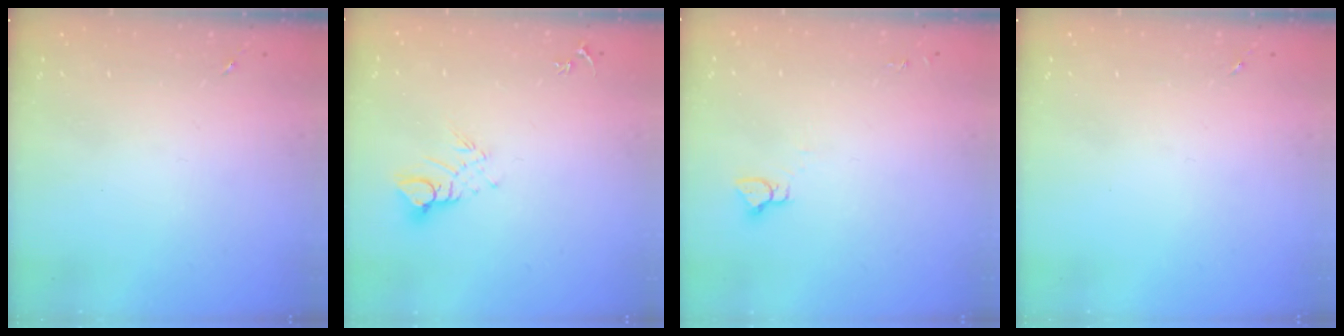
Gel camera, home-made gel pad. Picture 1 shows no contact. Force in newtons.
{"total": 6.2, "press": 6.2, "slide": 0.5}
{"total": 3.3, "press": 3.3, "slide": 0.2}
{"total": 0.0}